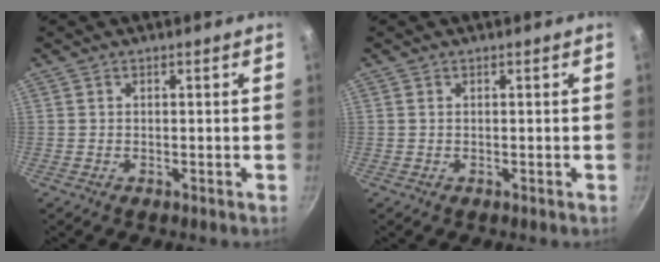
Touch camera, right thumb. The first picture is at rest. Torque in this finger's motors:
{"motor_torque": [-0.26, 0.15, -0.25, 0.11, 0.03]}